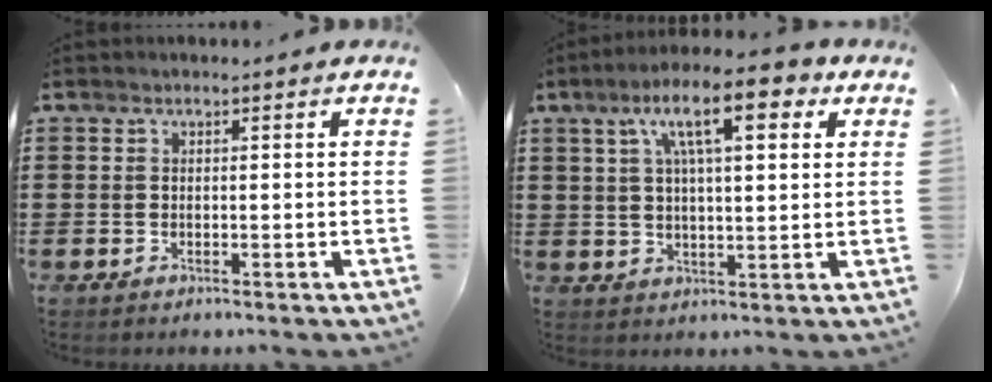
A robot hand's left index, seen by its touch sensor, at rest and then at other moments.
{"total": 11.1, "force": [5.4, 3.0, 9.3], "torque": [-0.166, 0.004, 0.085]}